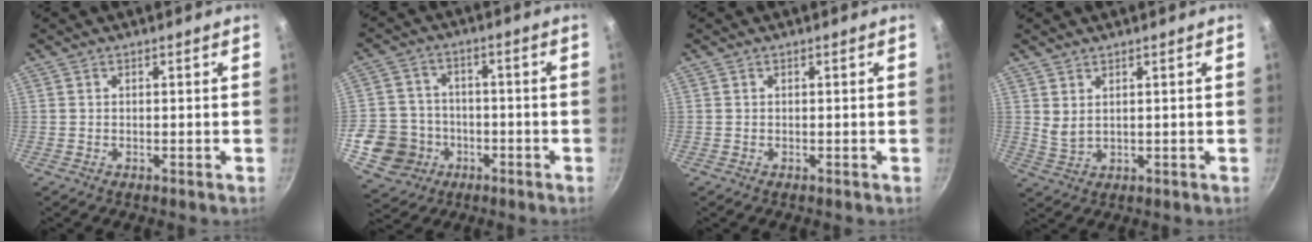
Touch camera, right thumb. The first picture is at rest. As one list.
[{"total": 11.4, "force": [-4.0, 10.0, 3.6], "torque": [-0.045, 0.036, -0.067]}, {"total": 0.0}, {"total": 2.6, "force": [1.4, 1.1, 1.9], "torque": [-0.036, -0.017, 0.032]}]